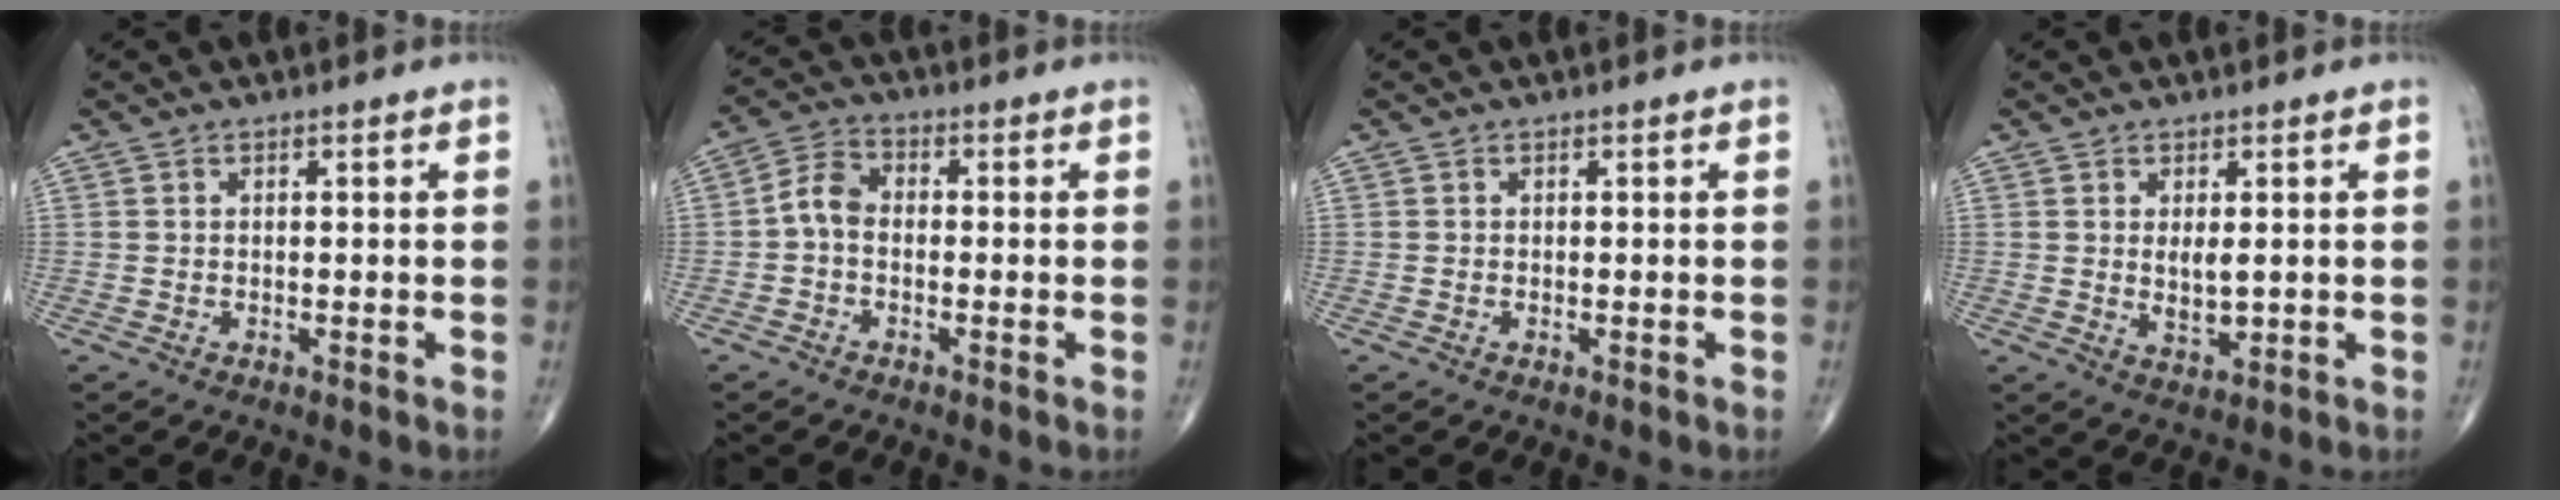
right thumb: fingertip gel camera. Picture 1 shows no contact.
{"total": 4.7, "force": [-0.9, 3.2, 3.3], "torque": [-0.056, 0.018, -0.031]}
{"total": 0.0}
{"total": 3.5, "force": [0.6, 1.5, 3.1], "torque": [-0.051, -0.012, 0.016]}